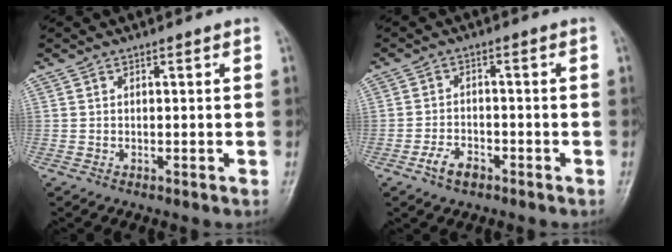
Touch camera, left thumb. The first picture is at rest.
{"total": 4.1, "force": [-2.5, 2.3, 2.3], "torque": [-0.041, 0.017, -0.045]}